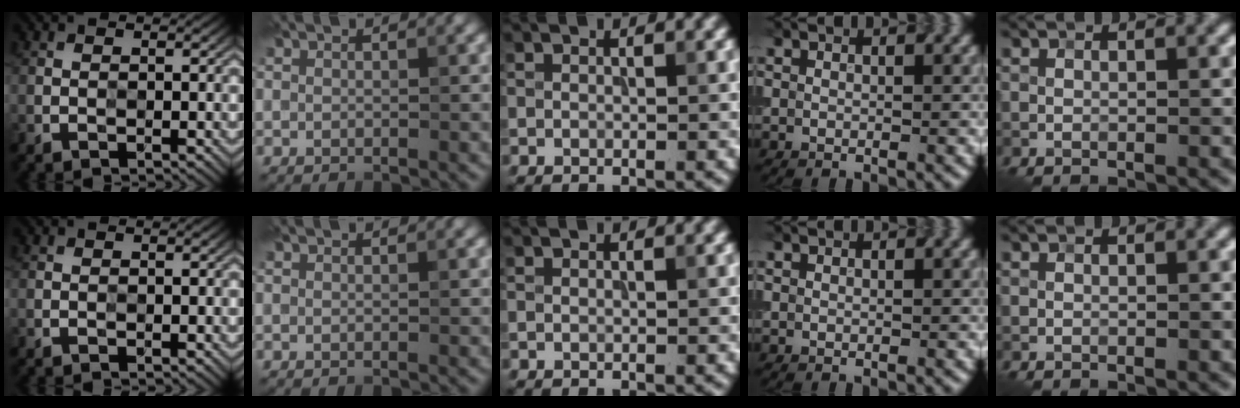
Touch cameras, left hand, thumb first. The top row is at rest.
{}